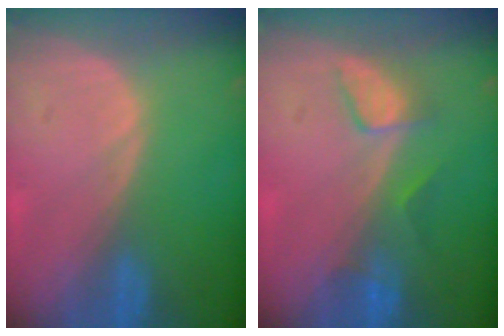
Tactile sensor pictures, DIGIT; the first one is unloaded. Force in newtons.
{"total": 3.4, "press": 3.4, "slide": 0.3}